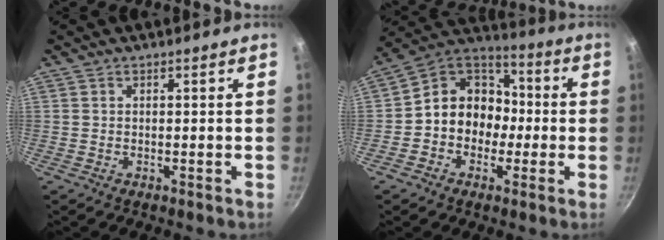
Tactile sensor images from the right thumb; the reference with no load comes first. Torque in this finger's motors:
{"motor_torque": [-0.54, 0.63, 0.11, 0.07, 0.06]}